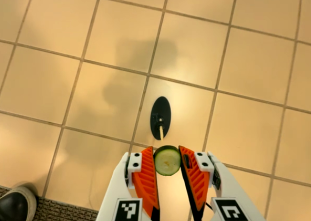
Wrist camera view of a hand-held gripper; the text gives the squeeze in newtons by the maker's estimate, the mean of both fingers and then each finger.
{"total": 6.4, "left": 6.1, "right": 6.7}